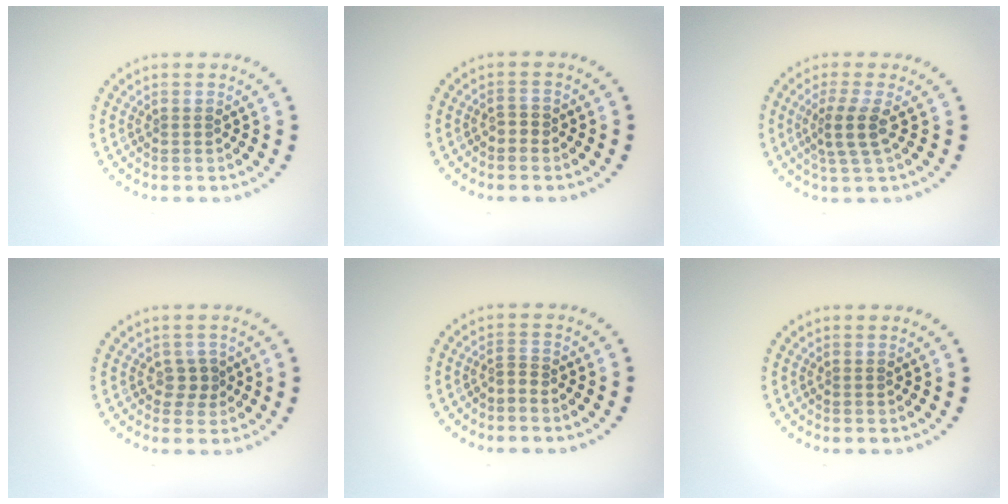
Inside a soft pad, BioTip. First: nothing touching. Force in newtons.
{"total": 1.0, "press": 0.9, "slide": 0.5}
{"total": 2.8, "press": 2.2, "slide": 1.8}
{"total": 1.4, "press": 1.2, "slide": 0.8}
{"total": 0.9, "press": 0.3, "slide": 0.9}
{"total": 0.0}